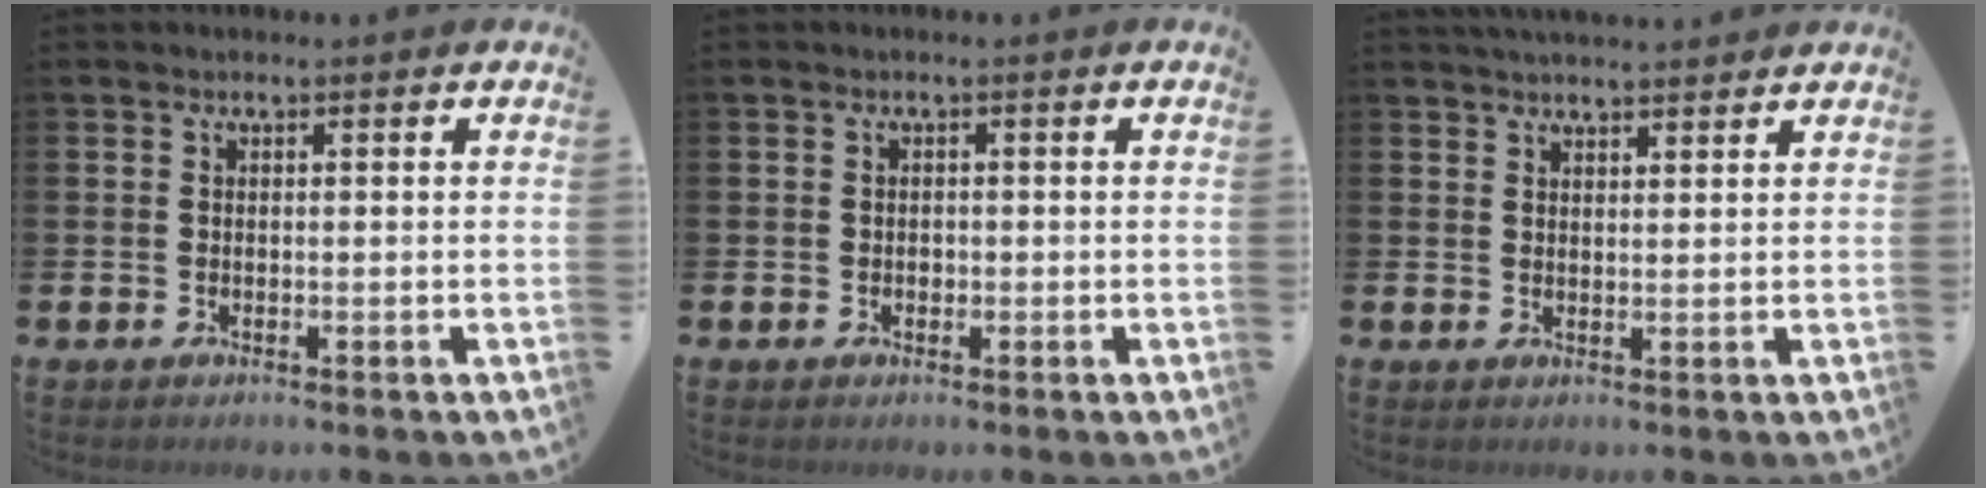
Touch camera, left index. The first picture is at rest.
{"total": 0.6, "force": [-0.1, 0.6, 0.2], "torque": [-0.002, 0.003, -0.004]}
{"total": 2.8, "force": [2.8, 0.2, 0.4], "torque": [-0.001, -0.014, 0.049]}